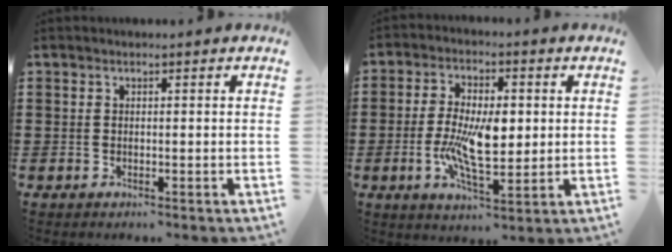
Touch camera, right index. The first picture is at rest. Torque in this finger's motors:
{"motor_torque": [1.97, 0.17, 1.05, 0.21]}